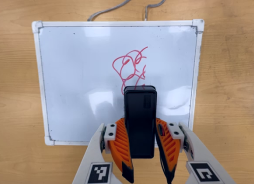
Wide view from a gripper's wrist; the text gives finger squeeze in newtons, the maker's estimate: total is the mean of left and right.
{"total": 8.8, "left": 6.6, "right": 11.1}